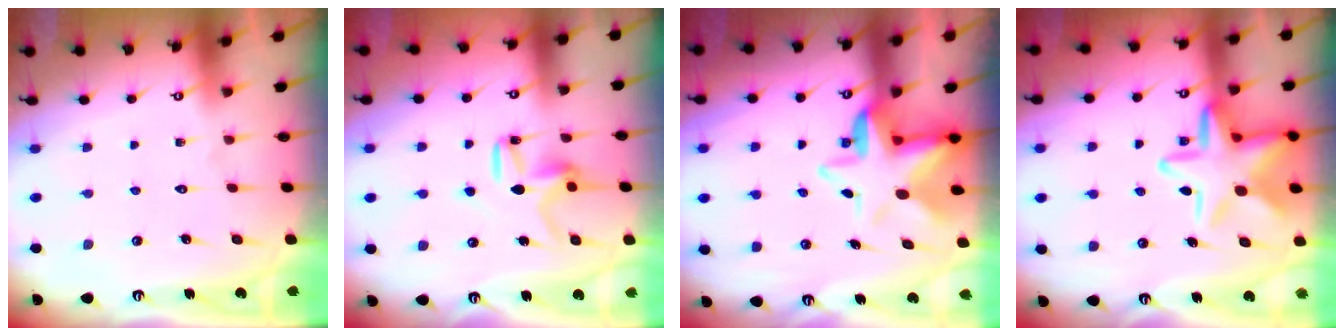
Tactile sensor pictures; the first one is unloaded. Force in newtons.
{"total": 9.5, "press": 9.4, "slide": 0.9}
{"total": 9.5, "press": 9.3, "slide": 1.8}
{"total": 15.5, "press": 15.4, "slide": 1.5}